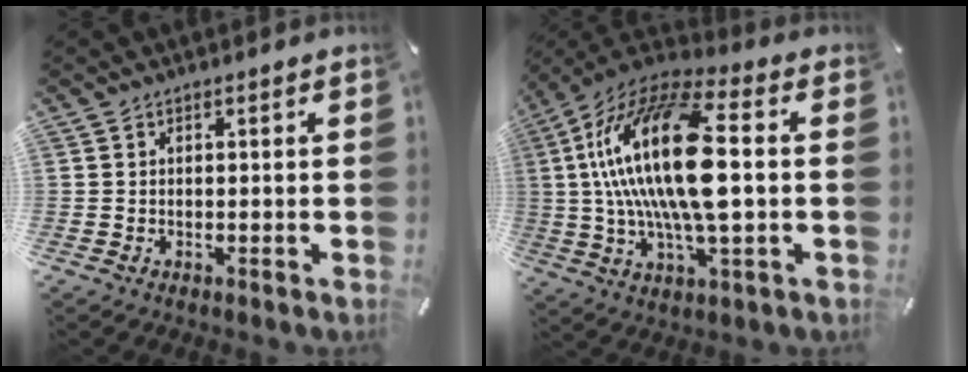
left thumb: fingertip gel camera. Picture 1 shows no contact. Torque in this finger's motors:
{"motor_torque": [1.82, 3.19, 2.77, 0.00, 1.05]}